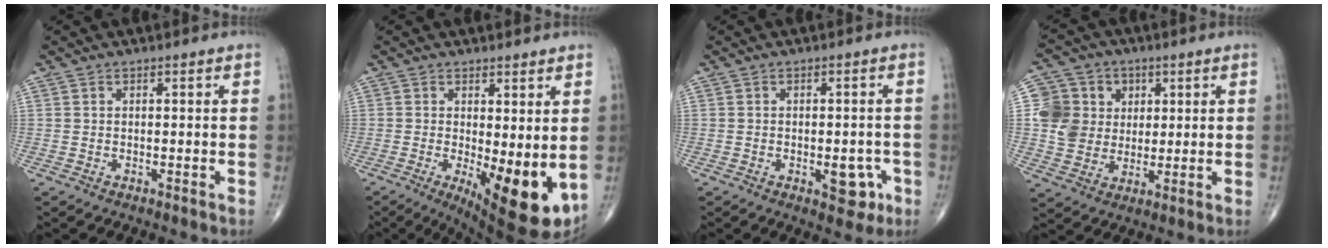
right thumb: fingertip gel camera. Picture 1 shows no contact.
{"total": 11.9, "force": [-1.4, 4.2, 11.0], "torque": [-0.152, -0.028, -0.008]}
{"total": 5.4, "force": [-2.0, 2.8, 4.1], "torque": [-0.030, 0.009, -0.019]}
{"total": 11.1, "force": [2.1, 10.1, 4.0], "torque": [-0.047, 0.005, 0.041]}